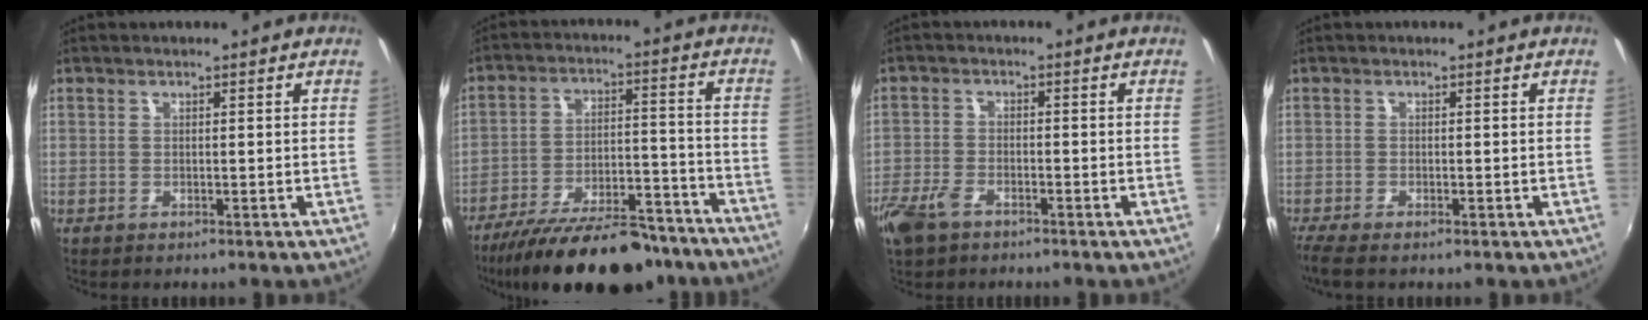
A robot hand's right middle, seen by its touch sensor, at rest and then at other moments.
{"total": 23.2, "force": [-19.1, 7.1, 11.2], "torque": [-0.200, -0.016, -0.271]}
{"total": 7.1, "force": [-4.6, 3.7, 3.8], "torque": [-0.102, -0.011, -0.092]}
{"total": 3.5, "force": [-2.7, 0.7, 2.2], "torque": [-0.054, -0.016, -0.051]}